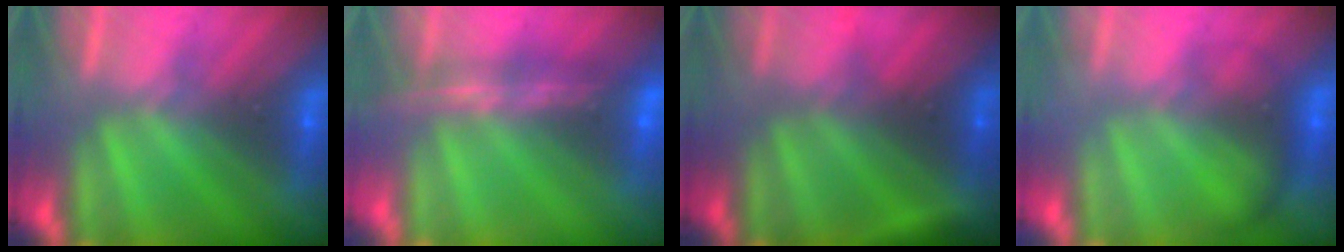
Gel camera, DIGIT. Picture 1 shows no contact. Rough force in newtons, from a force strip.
{"total": 8.8}
{"total": 9.4}
{"total": 2.1}